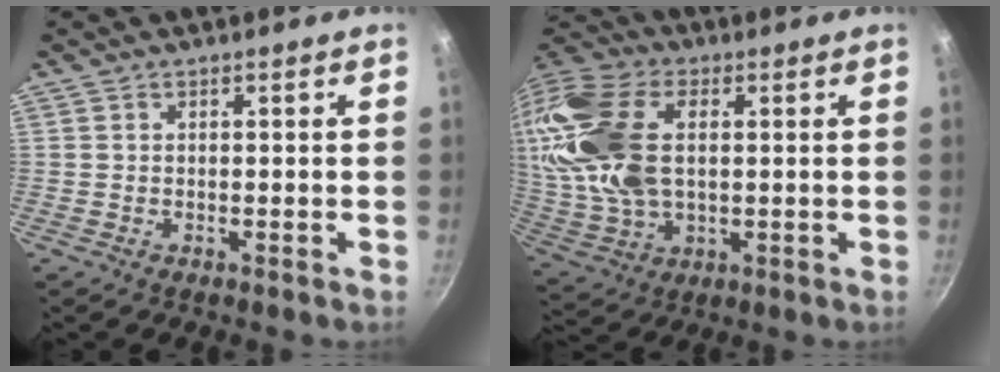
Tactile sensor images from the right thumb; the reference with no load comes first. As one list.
[{"total": 25.5, "force": [4.4, 15.3, 19.9], "torque": [-0.480, 0.018, 0.086]}]